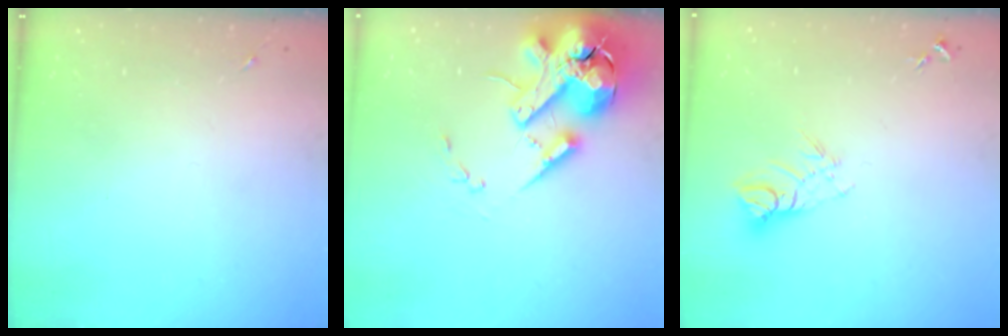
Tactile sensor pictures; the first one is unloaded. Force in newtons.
{"total": 18.6, "press": 18.4, "slide": 3.1}
{"total": 7.9, "press": 7.9, "slide": 0.5}